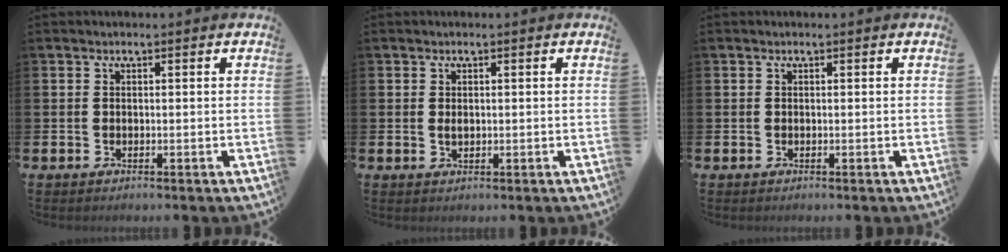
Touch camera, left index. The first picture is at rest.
{"total": 0.9, "force": [0.2, 0.5, 0.7], "torque": [0.001, -0.001, -0.001]}
{"total": 0.0}